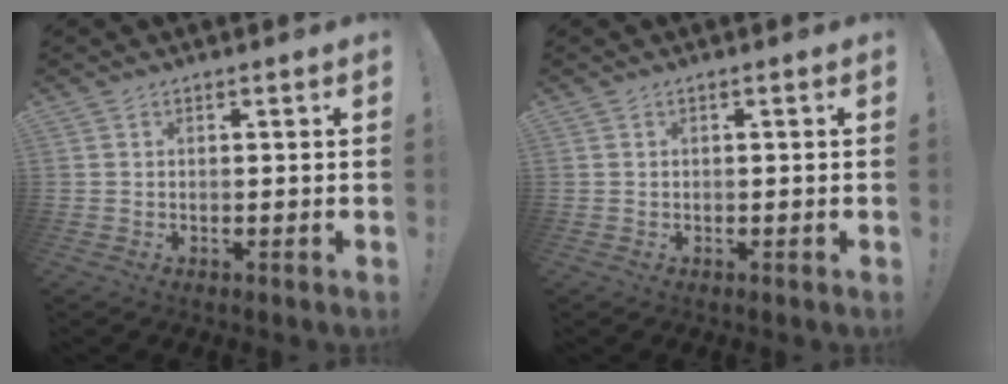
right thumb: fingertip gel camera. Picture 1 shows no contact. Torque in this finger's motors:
{"motor_torque": [-0.02, 0.03, 0.08, -0.08, -0.01]}